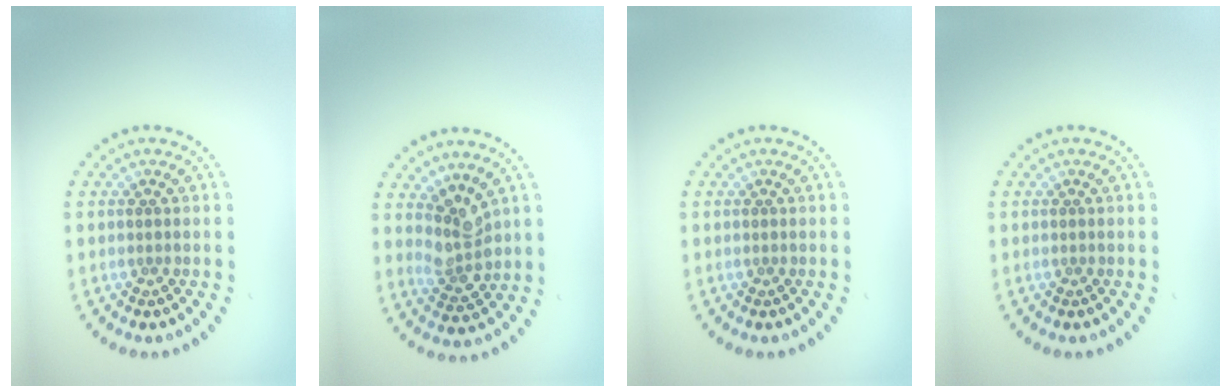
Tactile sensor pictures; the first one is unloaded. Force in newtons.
{"total": 2.9, "press": 2.6, "slide": 1.3}
{"total": 0.0}
{"total": 0.0}